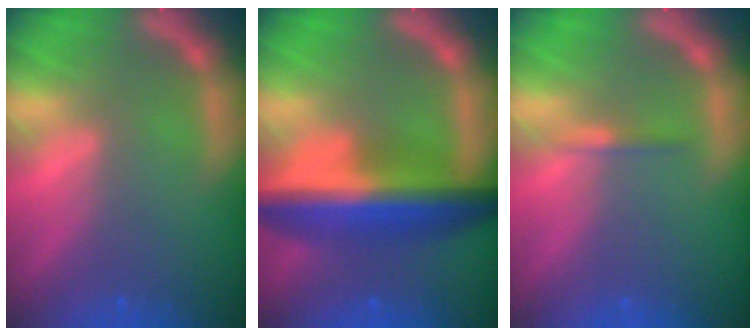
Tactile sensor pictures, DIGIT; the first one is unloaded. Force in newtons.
{"total": 10.0}
{"total": 0.9}